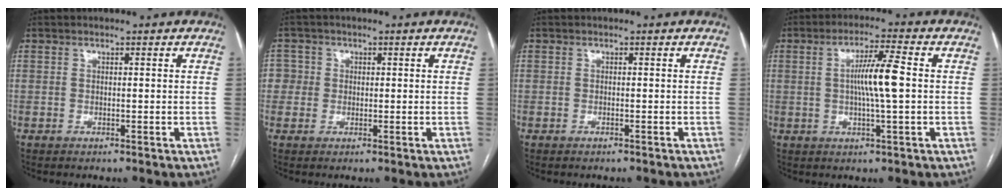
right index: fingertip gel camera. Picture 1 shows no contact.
{"total": 3.0, "force": [0.2, 3.0, -0.1], "torque": [0.019, 0.012, 0.002]}
{"total": 0.8, "force": [-0.7, 0.2, 0.3], "torque": [-0.008, -0.002, -0.009]}
{"total": 7.1, "force": [0.3, -0.1, 7.1], "torque": [-0.129, 0.001, 0.002]}